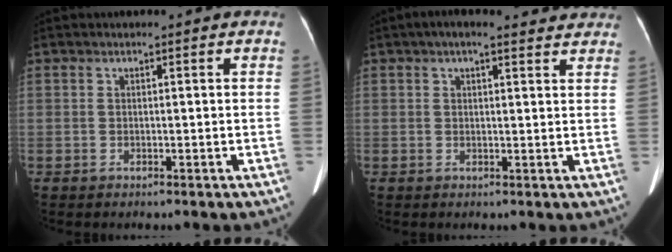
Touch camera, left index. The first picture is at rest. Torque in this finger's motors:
{"motor_torque": [0.15, 0.05, -0.04, -0.05]}